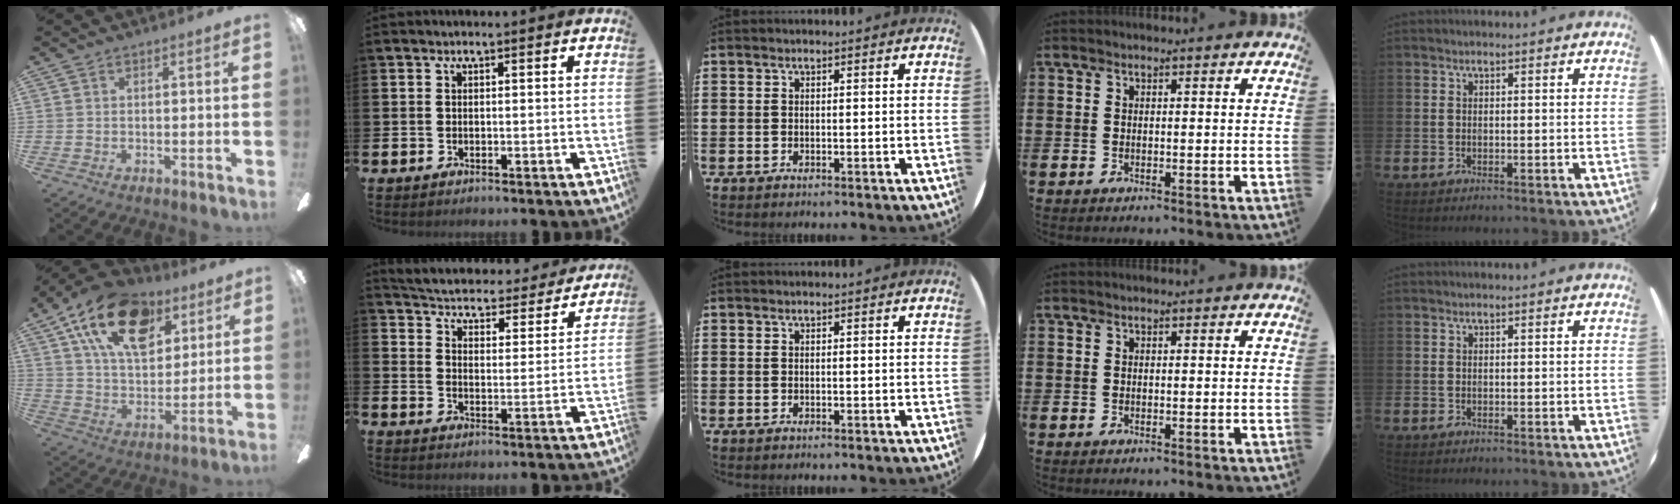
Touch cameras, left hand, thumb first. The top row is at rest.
{"thumb": {"total": 21.2, "force": [11.1, 12.3, 13.2], "torque": [-0.219, -0.038, 0.198]}, "index": {"total": 4.6, "force": [4.5, 0.9, 0.7], "torque": [-0.040, -0.042, 0.070]}}